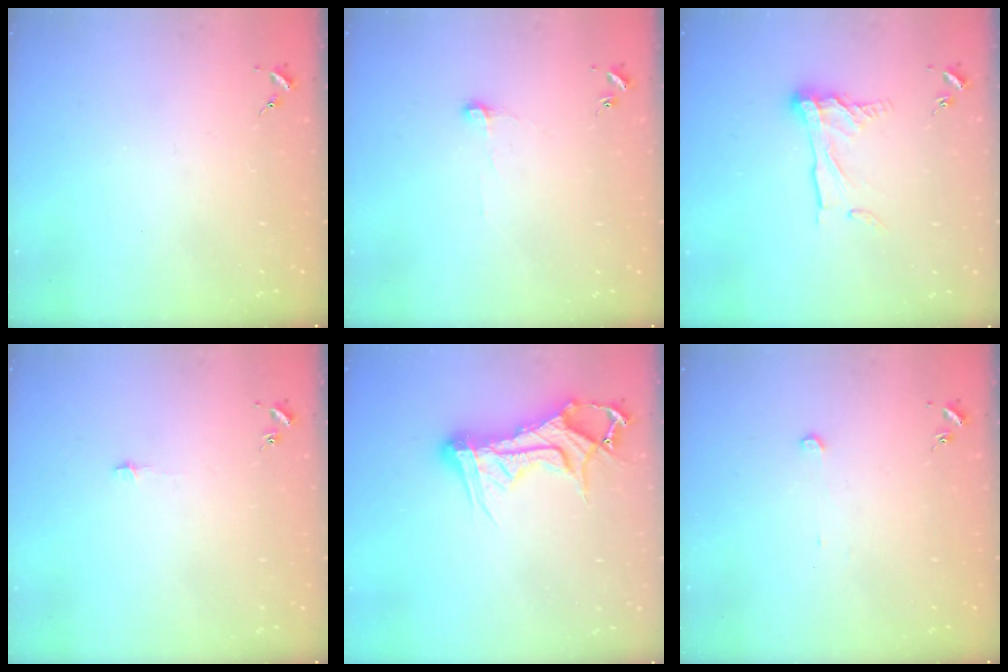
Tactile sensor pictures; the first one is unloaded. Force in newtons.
{"total": 4.9, "press": 4.9, "slide": 0.5}
{"total": 11.4, "press": 11.4, "slide": 0.9}
{"total": 3.1, "press": 3.1, "slide": 0.2}
{"total": 14.4, "press": 14.4, "slide": 1.4}
{"total": 2.5, "press": 2.5, "slide": 0.1}